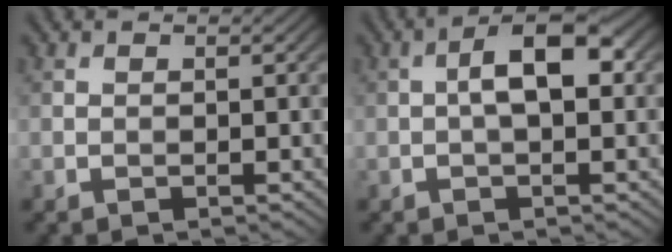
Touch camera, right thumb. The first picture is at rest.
{"total": 5.6, "force": [0.2, 2.3, 5.0], "torque": [-0.082, 0.012, -0.003]}